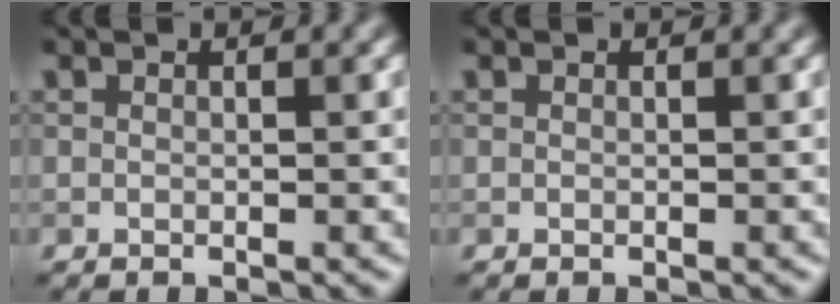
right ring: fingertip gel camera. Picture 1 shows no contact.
{"total": 0.0}